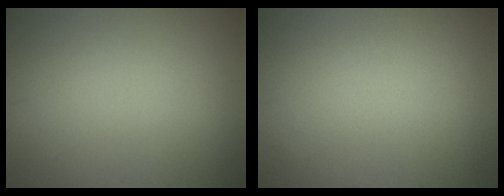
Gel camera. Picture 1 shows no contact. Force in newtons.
{"total": 0.0}